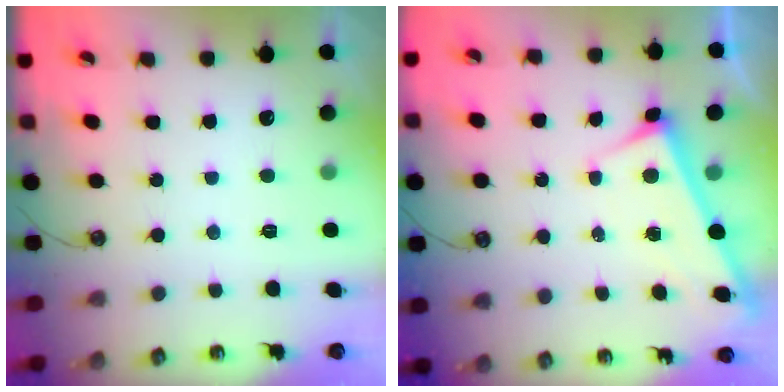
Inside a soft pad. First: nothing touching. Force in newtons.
{"total": 3.1, "press": 3.1, "slide": 0.1}